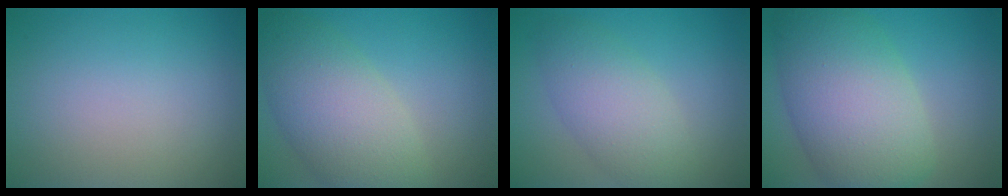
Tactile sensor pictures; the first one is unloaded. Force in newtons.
{"total": 7.3, "press": 7.3, "slide": 0.5}
{"total": 4.8, "press": 4.8, "slide": 0.2}
{"total": 10.4, "press": 10.4, "slide": 0.6}